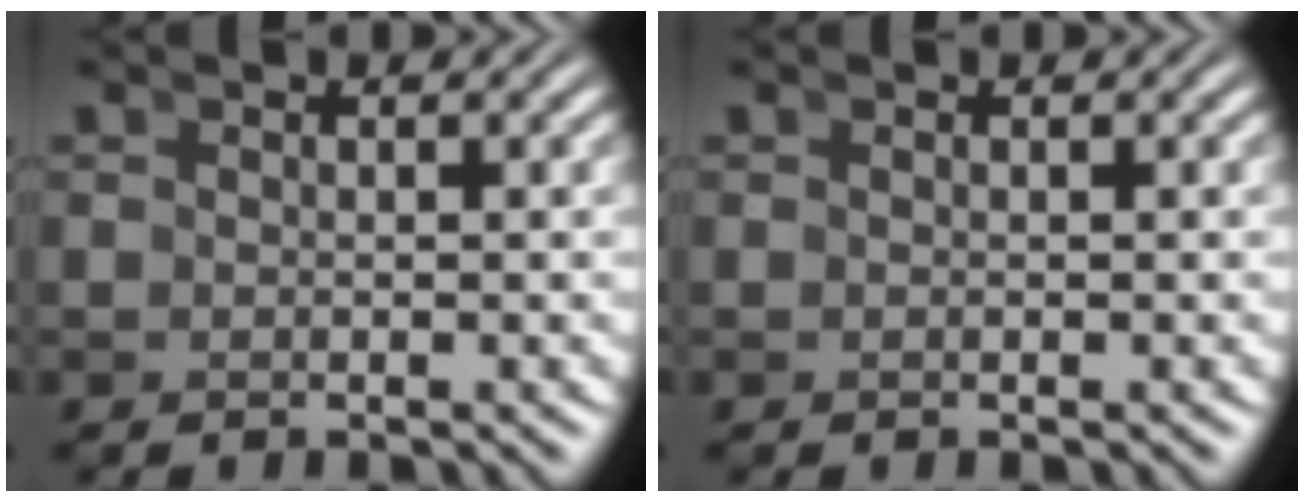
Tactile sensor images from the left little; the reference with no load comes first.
{"total": 0.0}